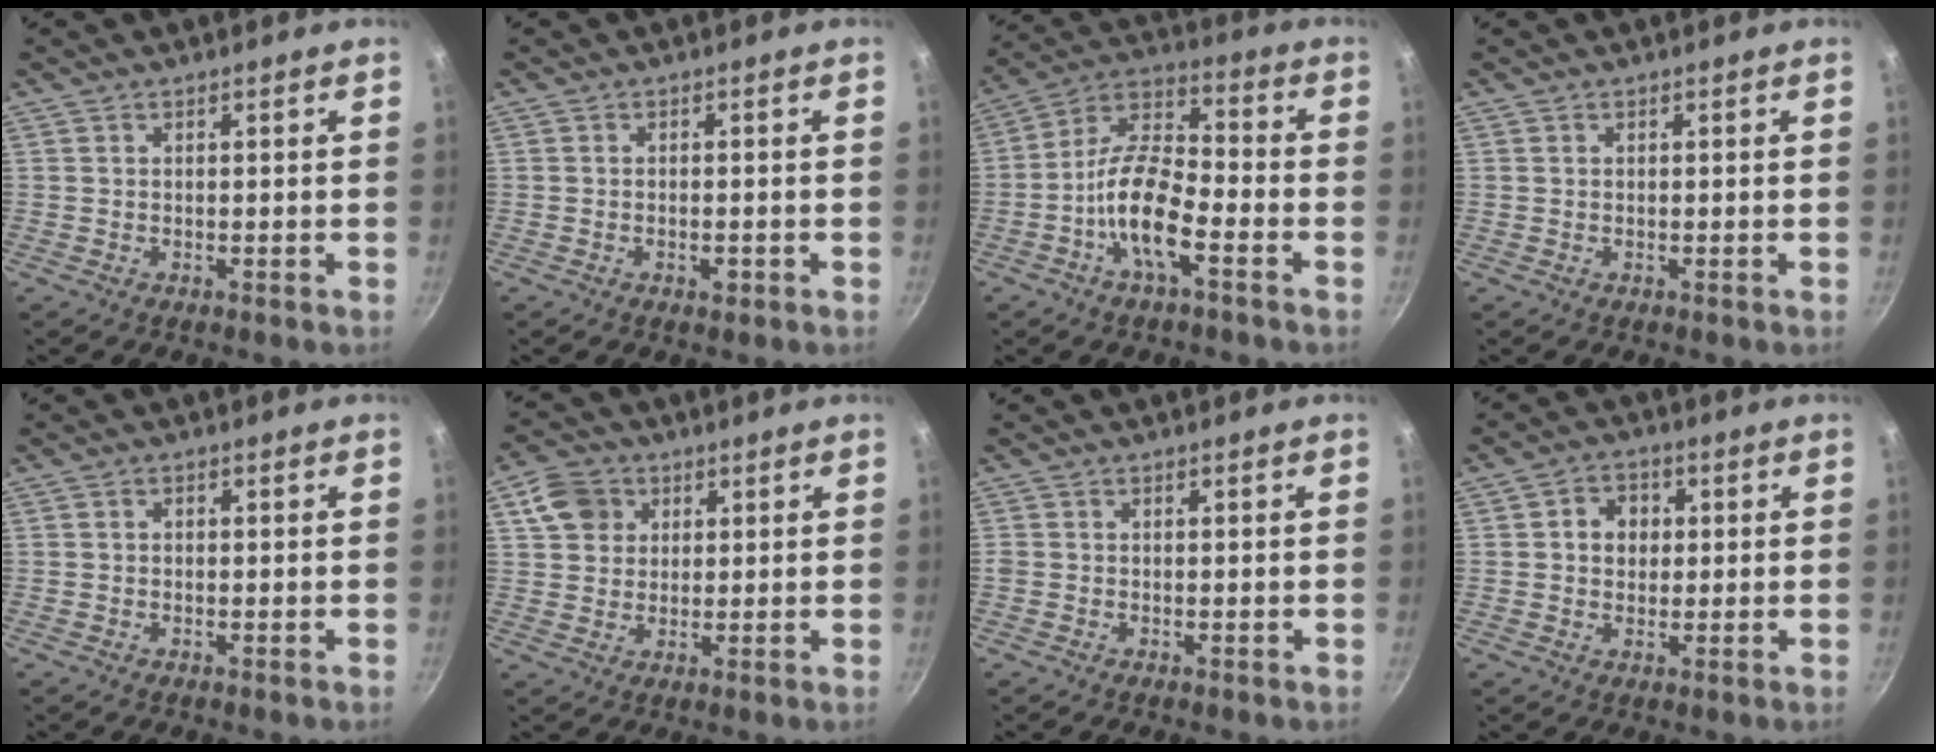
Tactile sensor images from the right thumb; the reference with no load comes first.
{"total": 1.7, "force": [-0.8, 0.7, 1.3], "torque": [-0.022, 0.002, -0.013]}
{"total": 12.8, "force": [-5.1, 4.7, 10.7], "torque": [-0.196, 0.040, -0.110]}
{"total": 0.0}
{"total": 0.6, "force": [-0.2, 0.5, 0.2], "torque": [-0.004, 0.003, -0.003]}
{"total": 7.4, "force": [2.9, 6.2, 2.9], "torque": [-0.022, 0.004, 0.047]}
{"total": 0.5, "force": [-0.2, 0.5, 0.2], "torque": [-0.004, 0.001, -0.004]}
{"total": 5.4, "force": [0.8, 4.6, 2.7], "torque": [-0.016, 0.004, 0.005]}